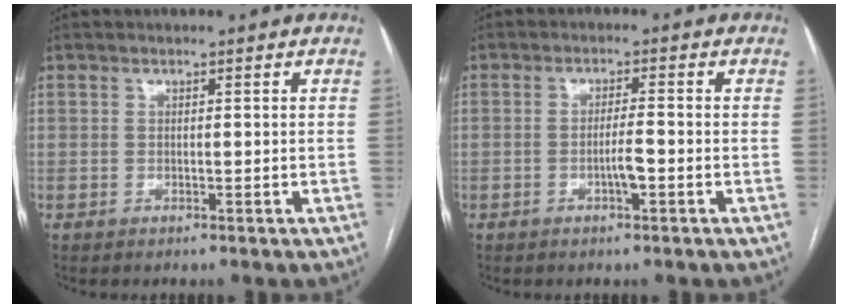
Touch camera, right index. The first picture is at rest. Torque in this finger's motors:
{"motor_torque": [-0.07, 0.10, -0.08, 0.00]}